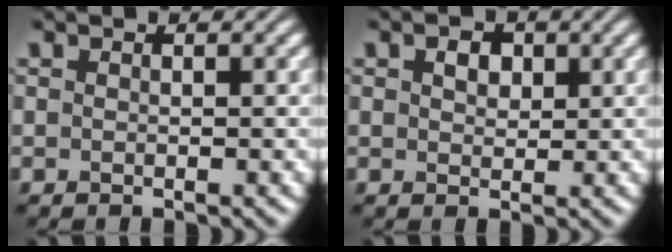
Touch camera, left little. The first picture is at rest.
{"total": 1.9, "force": [0.8, 1.3, 1.1], "torque": [-0.021, 0.002, 0.012]}